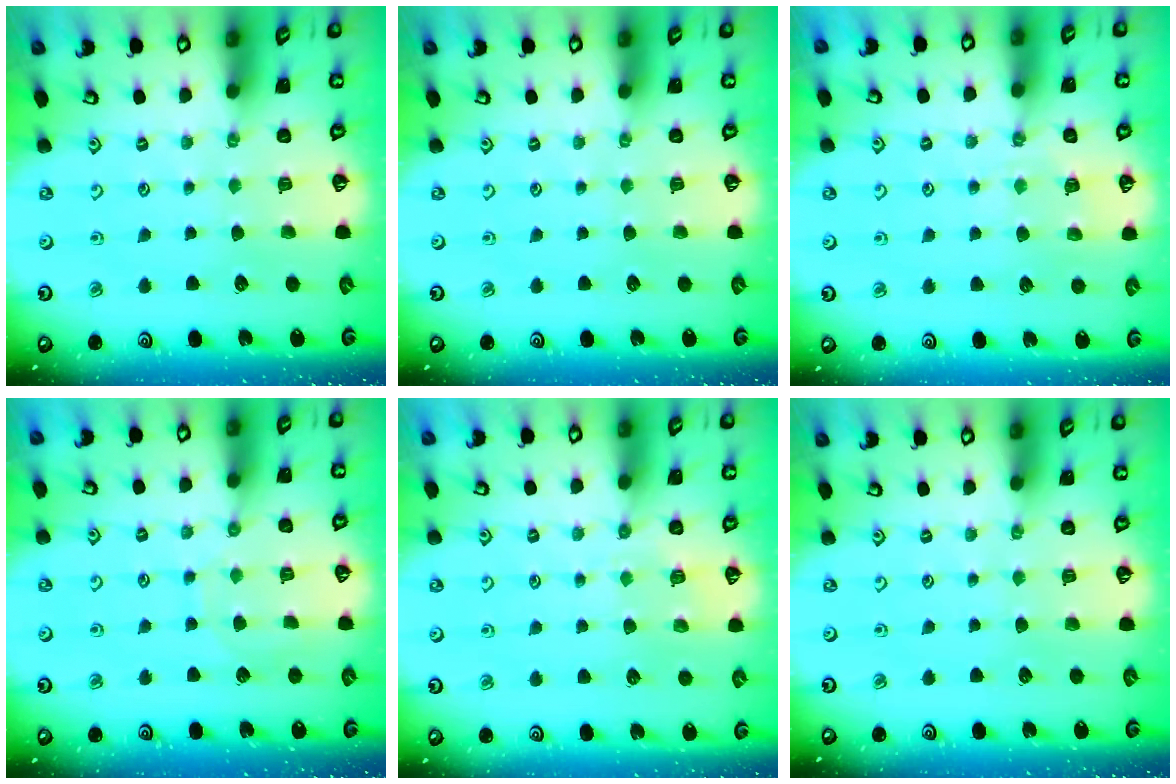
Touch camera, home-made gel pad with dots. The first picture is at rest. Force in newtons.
{"total": 0.0}
{"total": 4.7, "press": 4.6, "slide": 0.5}
{"total": 5.8, "press": 5.8, "slide": 0.6}
{"total": 5.1, "press": 5.1, "slide": 0.9}
{"total": 0.0}